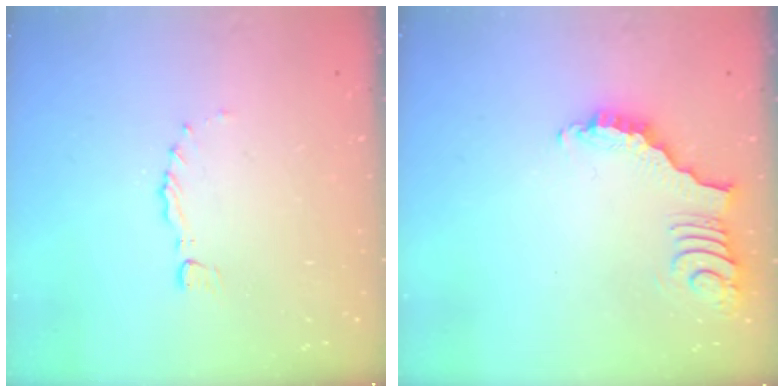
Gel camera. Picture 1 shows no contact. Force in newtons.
{"total": 3.7, "press": 3.6, "slide": 0.7}